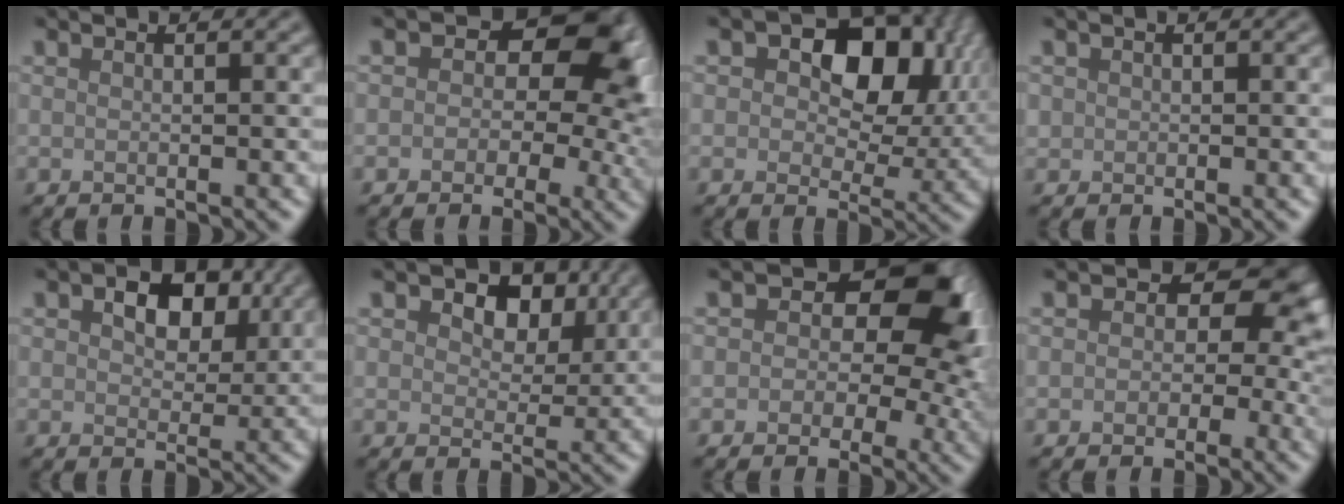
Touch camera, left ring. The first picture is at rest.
{"total": 8.1, "force": [1.6, 5.9, 5.4], "torque": [-0.032, -0.001, 0.011]}
{"total": 11.2, "force": [3.1, 7.1, 8.0], "torque": [-0.102, 0.002, 0.040]}
{"total": 0.6, "force": [0.1, 0.6, 0.0], "torque": [0.006, -0.002, 0.001]}
{"total": 5.9, "force": [2.4, 3.8, 3.9], "torque": [-0.064, -0.002, 0.027]}
{"total": 6.5, "force": [3.0, 4.0, 4.1], "torque": [-0.060, -0.004, 0.032]}
{"total": 9.0, "force": [2.0, 6.2, 6.1], "torque": [-0.052, -0.004, 0.014]}
{"total": 7.2, "force": [0.9, 5.6, 4.5], "torque": [-0.001, 0.019, -0.016]}